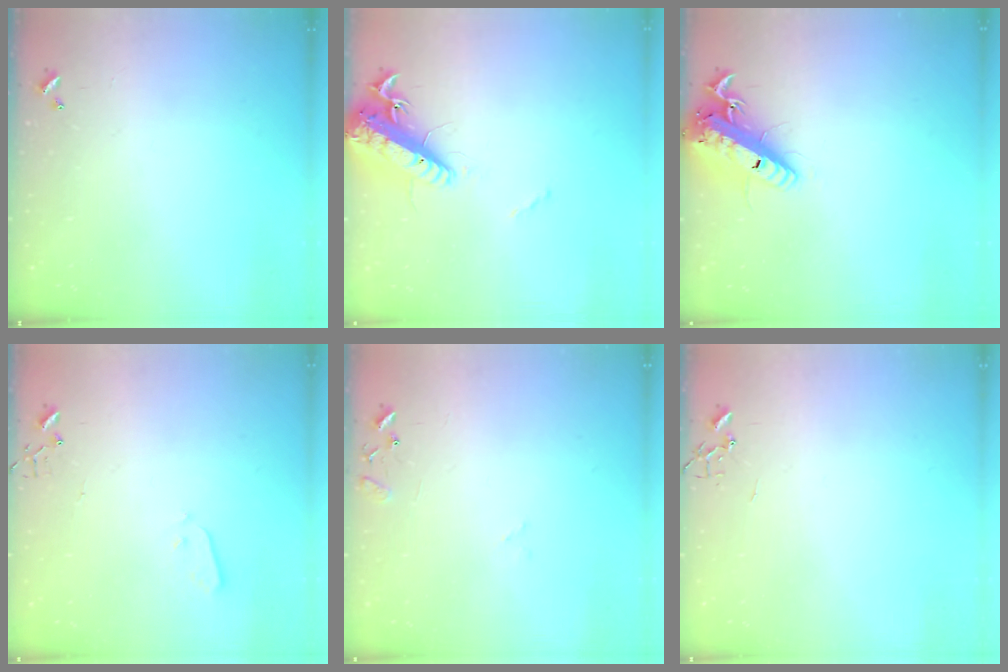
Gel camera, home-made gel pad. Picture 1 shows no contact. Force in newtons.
{"total": 16.7, "press": 16.2, "slide": 4.1}
{"total": 17.3, "press": 17.0, "slide": 3.4}
{"total": 3.0, "press": 3.0, "slide": 0.3}
{"total": 9.5, "press": 9.5, "slide": 0.9}
{"total": 0.0}